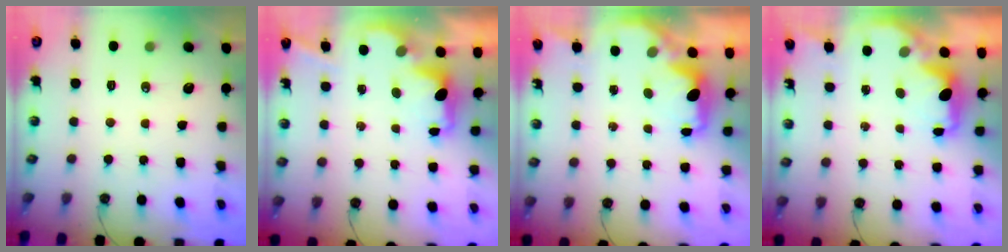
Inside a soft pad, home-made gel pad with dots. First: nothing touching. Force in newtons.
{"total": 2.1, "press": 1.9, "slide": 0.8}
{"total": 2.2, "press": 2.1, "slide": 0.5}
{"total": 2.1, "press": 2.1, "slide": 0.6}